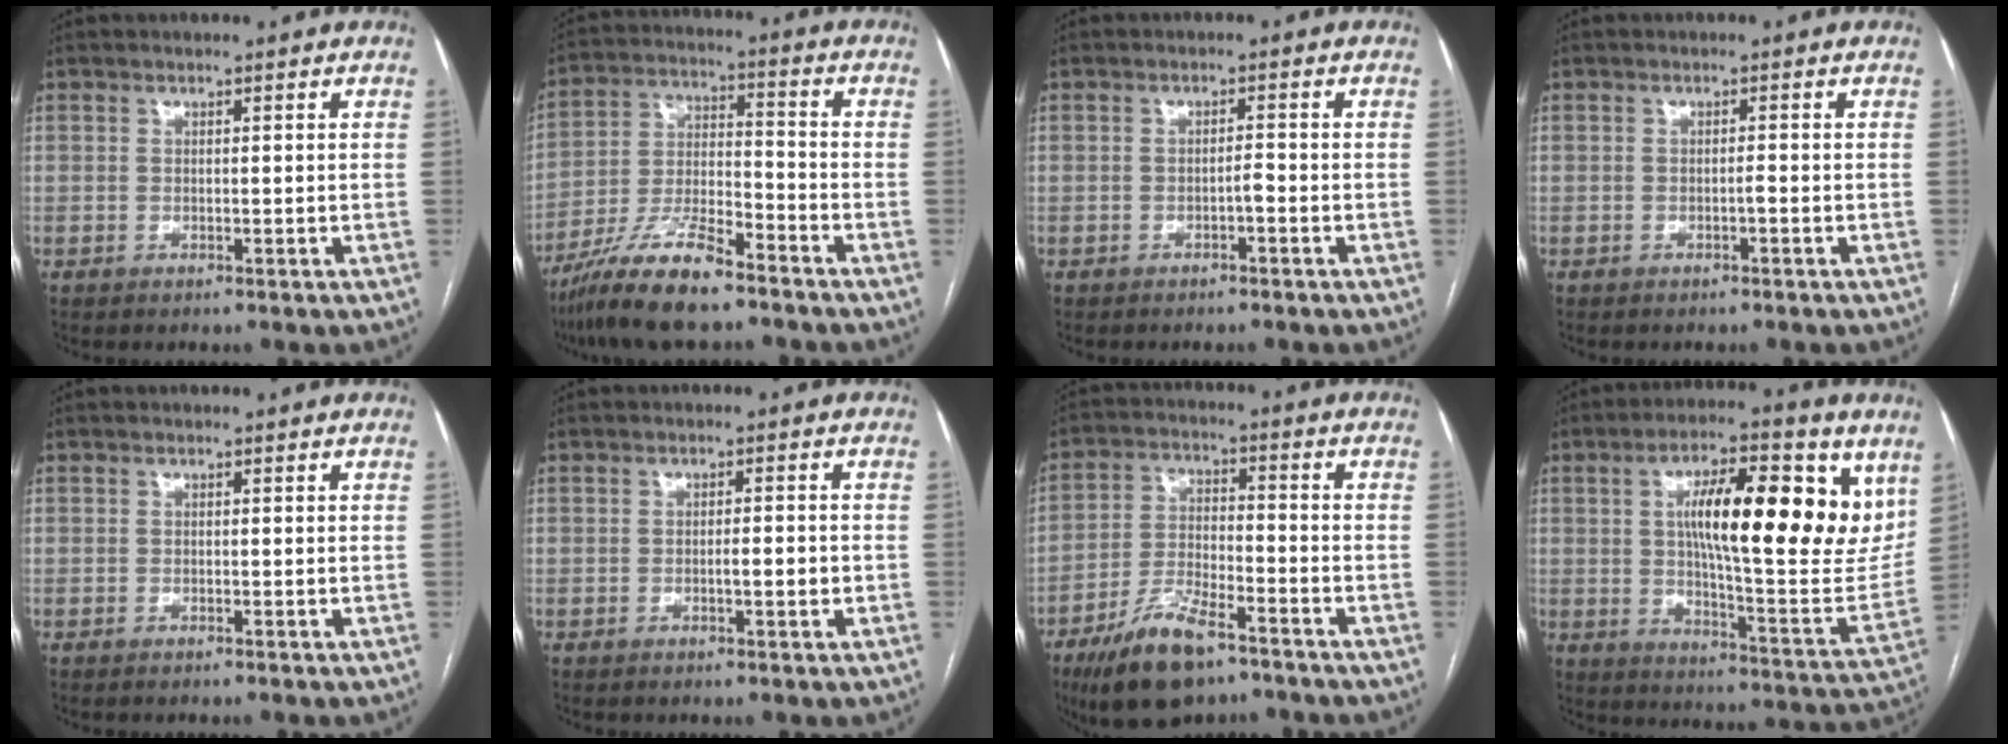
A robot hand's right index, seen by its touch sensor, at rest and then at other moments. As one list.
[{"total": 12.5, "force": [-9.6, 2.1, 7.8], "torque": [-0.156, -0.008, -0.175]}, {"total": 1.3, "force": [-0.8, 0.1, 1.0], "torque": [-0.016, 0.003, -0.014]}, {"total": 0.7, "force": [-0.4, 0.0, 0.6], "torque": [-0.008, 0.002, -0.008]}, {"total": 0.0}, {"total": 2.4, "force": [-0.6, 0.4, 2.3], "torque": [-0.038, 0.001, -0.008]}, {"total": 11.7, "force": [-7.9, 3.5, 7.9], "torque": [-0.157, -0.015, -0.142]}, {"total": 21.9, "force": [7.9, 5.4, 19.8], "torque": [-0.285, 0.010, 0.120]}]